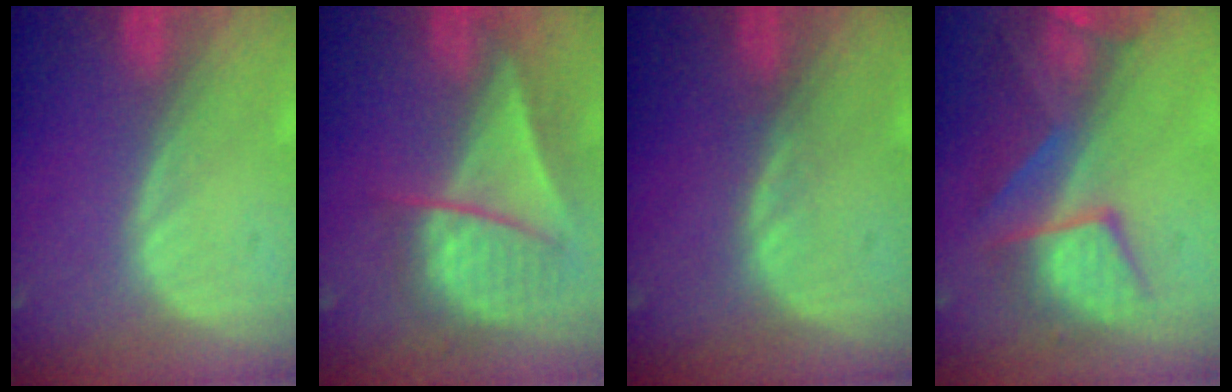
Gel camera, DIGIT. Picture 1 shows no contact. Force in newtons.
{"total": 7.8, "press": 7.5, "slide": 2.1}
{"total": 1.1, "press": 1.0, "slide": 0.2}
{"total": 9.8, "press": 8.5, "slide": 5.0}